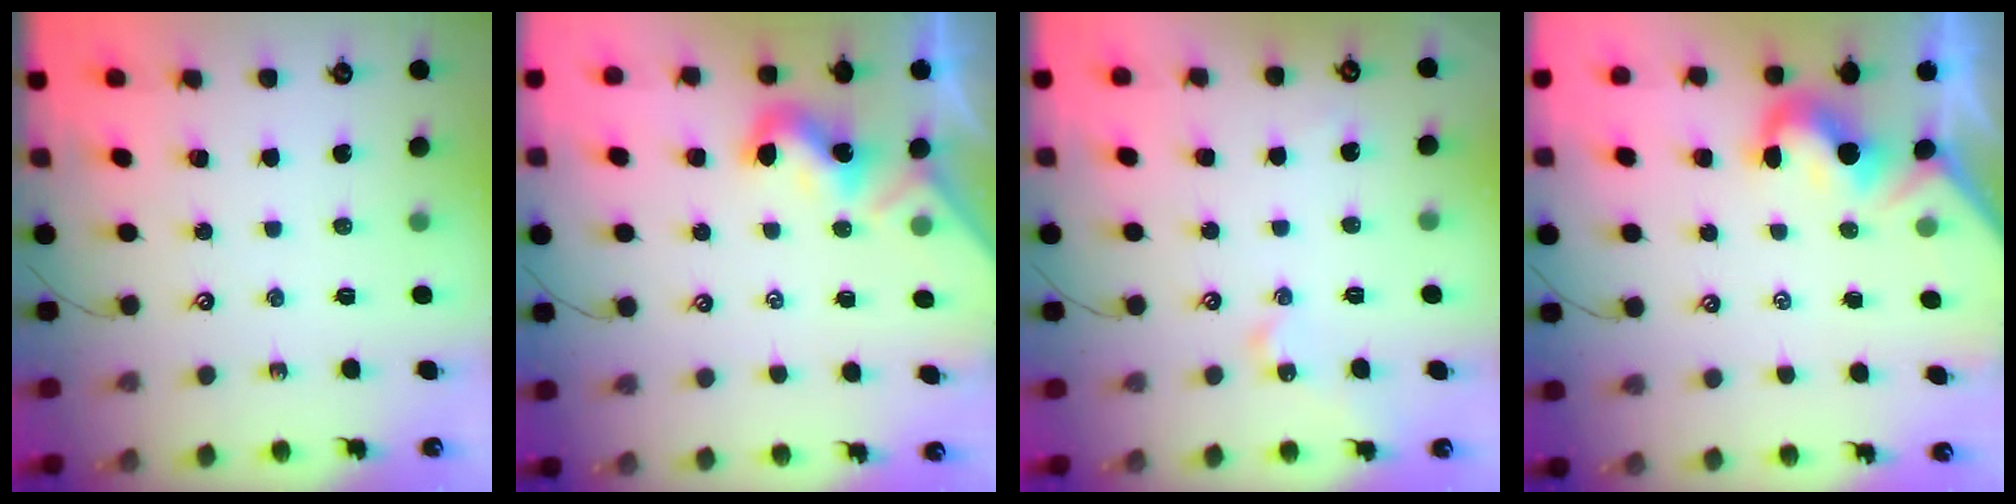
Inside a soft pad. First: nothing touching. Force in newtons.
{"total": 2.0, "press": 2.0, "slide": 0.5}
{"total": 2.3, "press": 2.3, "slide": 0.2}
{"total": 2.0, "press": 1.8, "slide": 0.9}